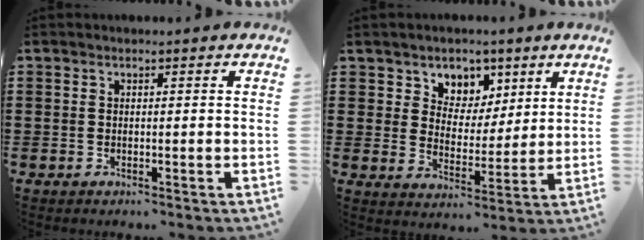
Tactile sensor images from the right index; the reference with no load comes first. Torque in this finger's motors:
{"motor_torque": [0.26, 0.11, 0.17, 0.05]}